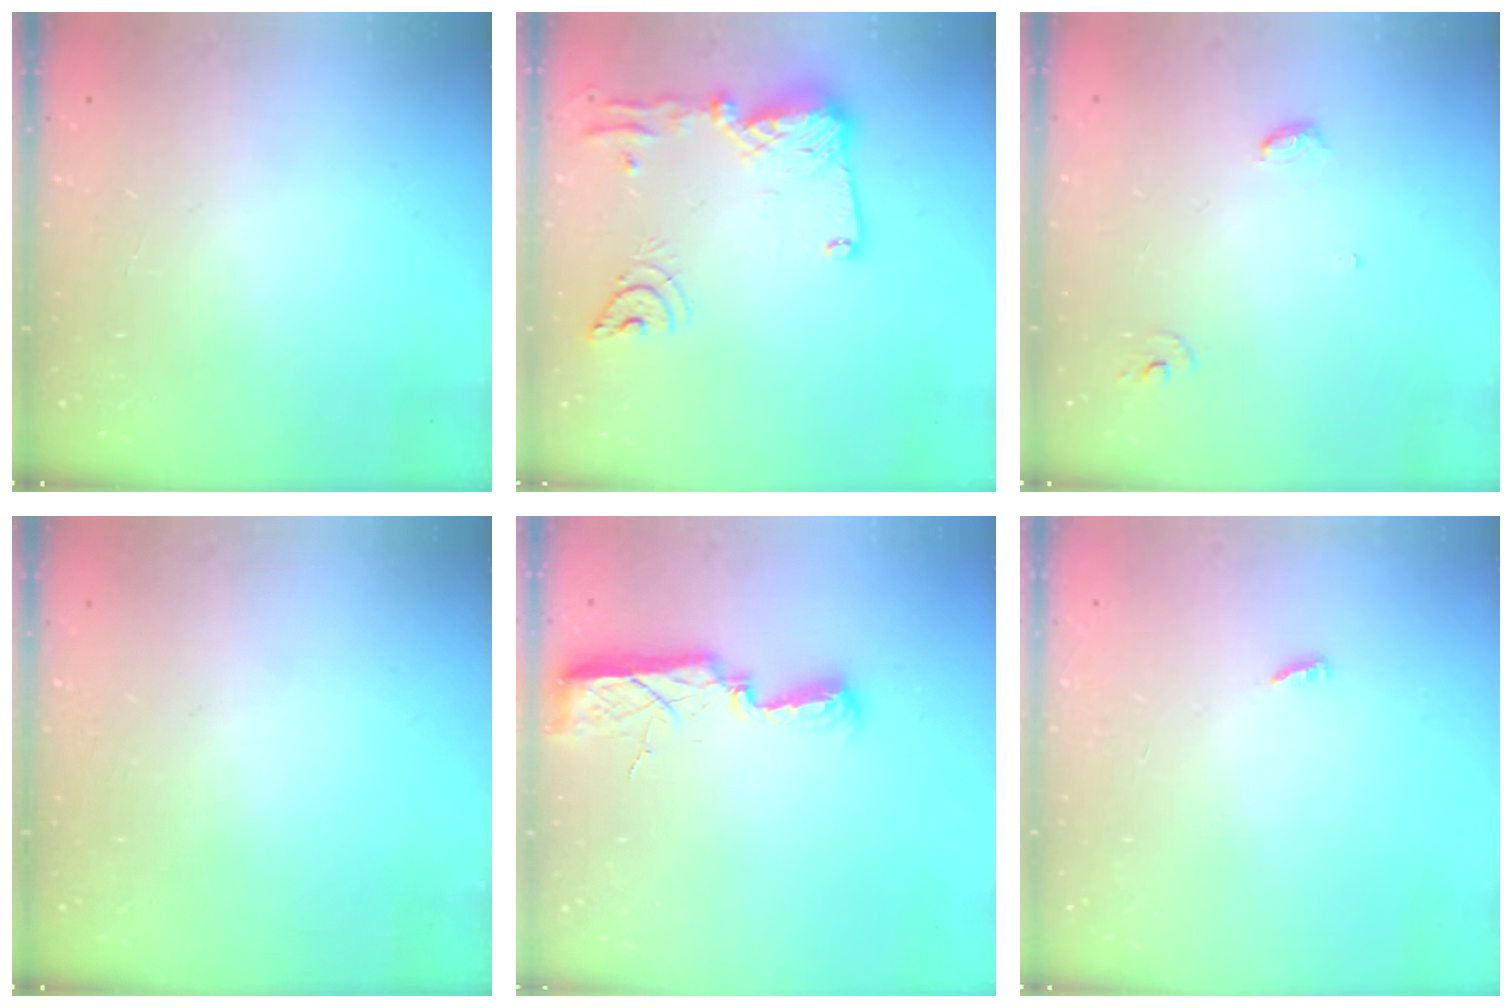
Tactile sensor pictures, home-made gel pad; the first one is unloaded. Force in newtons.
{"total": 17.2, "press": 17.1, "slide": 2.2}
{"total": 3.8, "press": 3.8, "slide": 0.3}
{"total": 0.0}
{"total": 10.7, "press": 9.0, "slide": 5.8}
{"total": 1.9, "press": 1.9, "slide": 0.3}